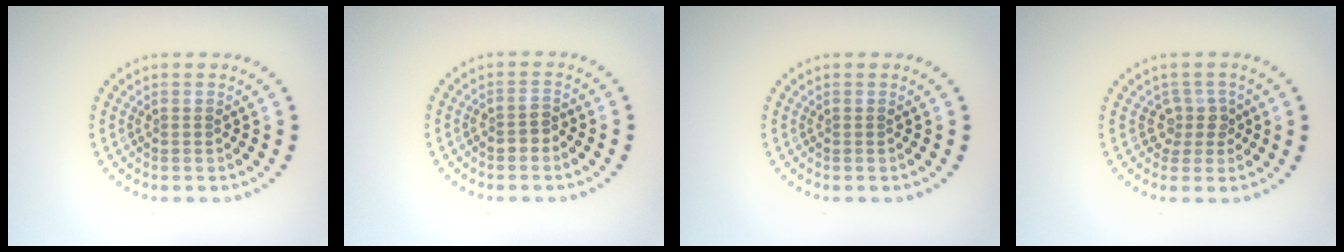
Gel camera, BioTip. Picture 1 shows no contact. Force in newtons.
{"total": 1.4, "press": 1.3, "slide": 0.6}
{"total": 0.0}
{"total": 2.0, "press": 1.5, "slide": 1.3}